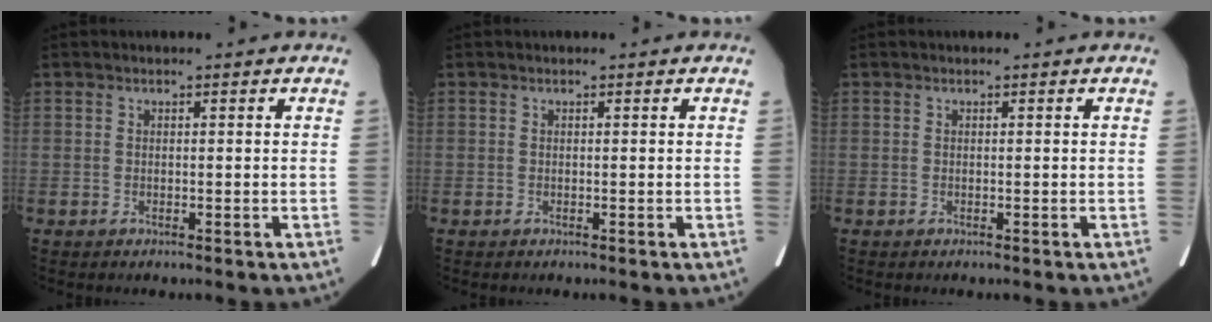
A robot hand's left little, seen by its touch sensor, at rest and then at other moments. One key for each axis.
{"total": 0.0}
{"total": 0.0}